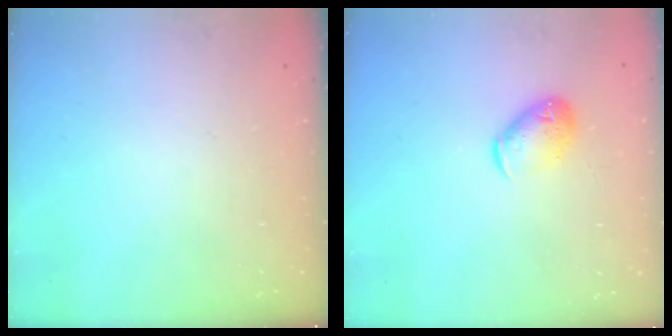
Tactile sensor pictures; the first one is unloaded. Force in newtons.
{"total": 9.3, "press": 9.2, "slide": 1.4}